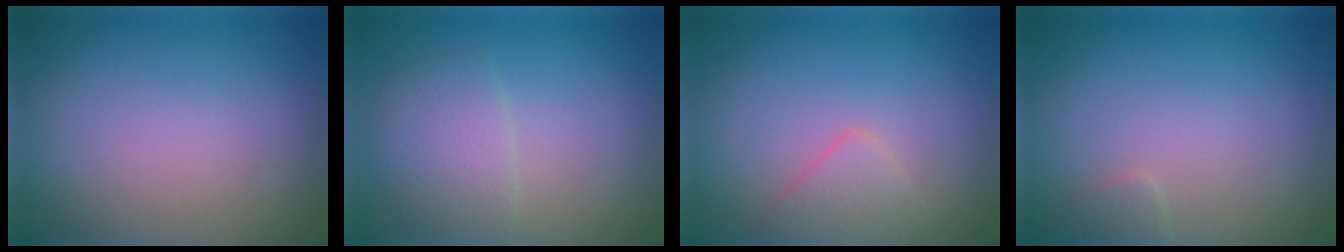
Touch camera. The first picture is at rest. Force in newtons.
{"total": 2.9, "press": 2.9, "slide": 0.1}
{"total": 2.1, "press": 2.1, "slide": 0.1}
{"total": 0.9, "press": 0.9, "slide": 0.1}